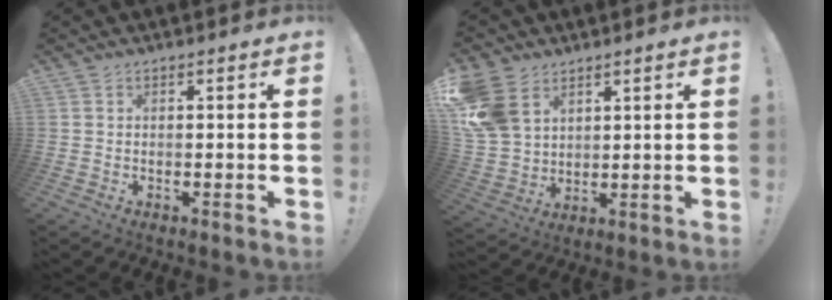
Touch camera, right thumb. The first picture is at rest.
{"total": 13.2, "force": [6.3, 9.6, 6.5], "torque": [-0.141, -0.026, 0.129]}